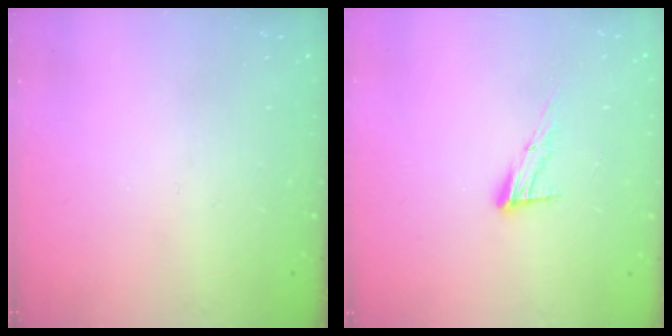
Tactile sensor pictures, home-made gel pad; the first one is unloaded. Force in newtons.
{"total": 8.2, "press": 8.2, "slide": 0.9}